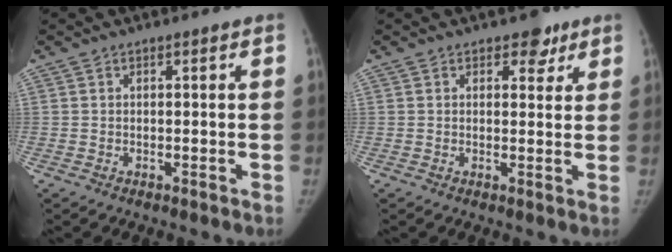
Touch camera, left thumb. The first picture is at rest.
{"total": 3.6, "force": [2.3, 2.3, 1.6], "torque": [0.005, -0.011, 0.029]}